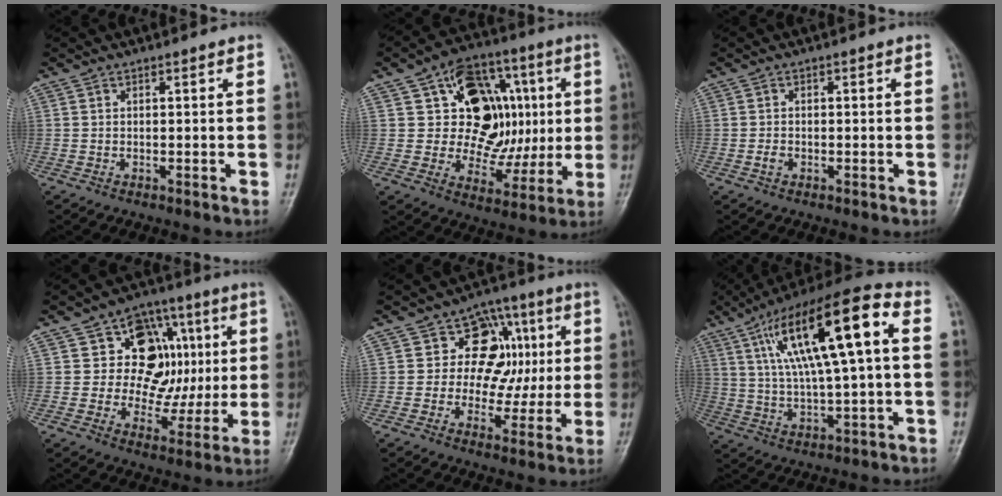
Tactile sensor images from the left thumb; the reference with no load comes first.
{"total": 18.7, "force": [3.6, 13.8, 12.1], "torque": [-0.107, 0.012, 0.064]}
{"total": 1.4, "force": [-0.6, 1.0, 0.7], "torque": [-0.012, 0.004, -0.012]}
{"total": 15.4, "force": [3.2, 11.9, 9.3], "torque": [-0.063, 0.008, 0.053]}
{"total": 12.6, "force": [2.4, 10.1, 7.2], "torque": [-0.030, 0.009, 0.033]}
{"total": 20.7, "force": [4.9, 5.5, 19.3], "torque": [-0.334, 0.025, 0.079]}